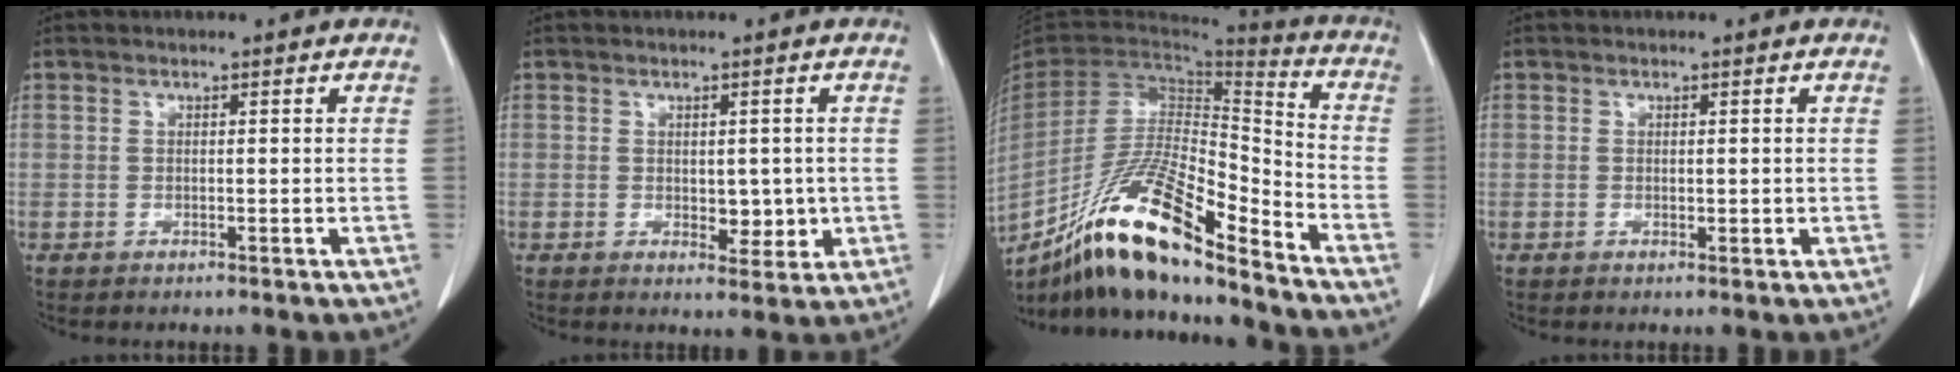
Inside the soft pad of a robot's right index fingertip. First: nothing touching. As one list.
[{"total": 4.0, "force": [-0.1, 2.4, 3.1], "torque": [-0.031, -0.004, 0.007]}, {"total": 20.8, "force": [-15.2, 2.7, 13.9], "torque": [-0.267, -0.021, -0.280]}, {"total": 0.8, "force": [0.2, 0.6, 0.5], "torque": [-0.008, -0.002, 0.004]}]